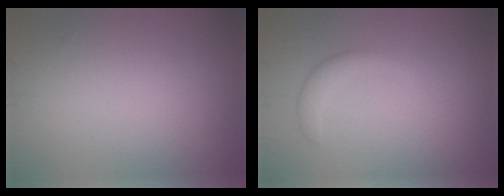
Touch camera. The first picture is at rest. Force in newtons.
{"total": 1.9, "press": 1.9, "slide": 0.0}